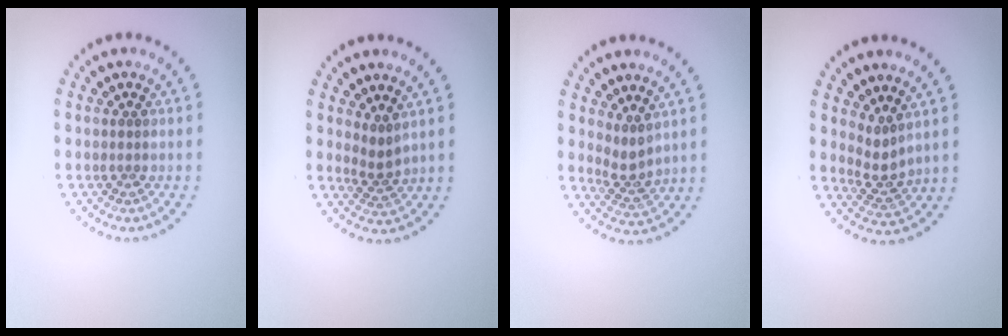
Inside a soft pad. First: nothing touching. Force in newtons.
{"total": 1.8, "press": 1.1, "slide": 1.4}
{"total": 2.3, "press": 1.6, "slide": 1.7}
{"total": 2.2, "press": 1.6, "slide": 1.6}